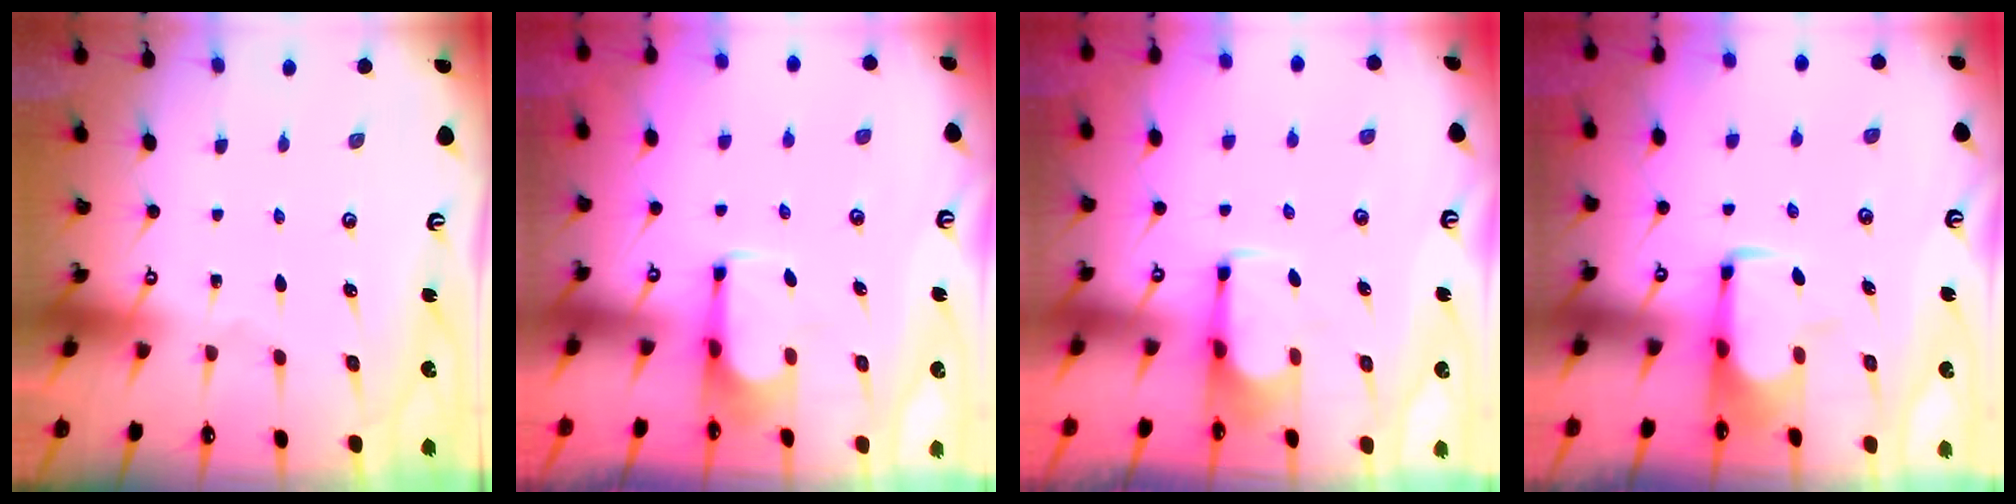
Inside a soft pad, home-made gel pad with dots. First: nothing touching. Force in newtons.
{"total": 3.7, "press": 3.6, "slide": 0.8}
{"total": 2.6, "press": 2.4, "slide": 1.1}
{"total": 1.6, "press": 1.5, "slide": 0.5}